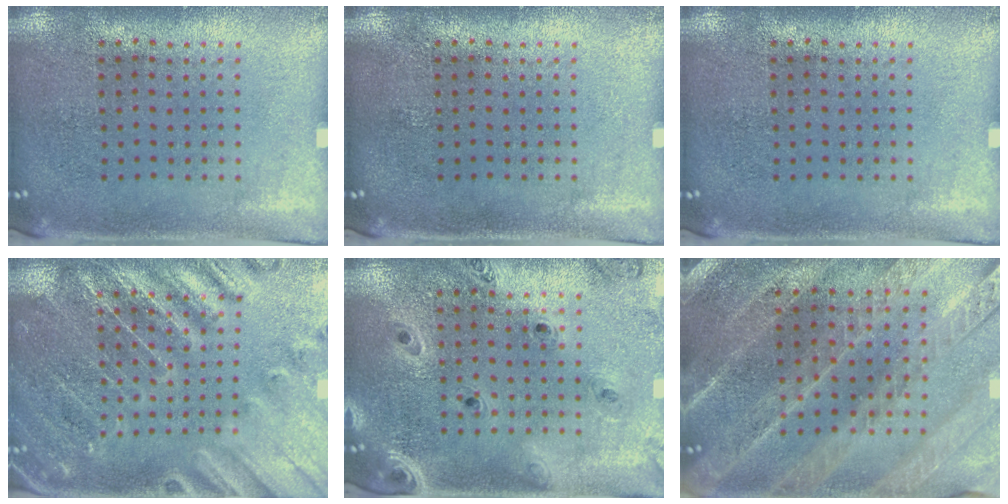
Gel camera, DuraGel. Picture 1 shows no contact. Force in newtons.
{"total": 0.0}
{"total": 0.0}
{"total": 3.0, "press": 3.0, "slide": 0.3}
{"total": 1.3, "press": 1.3, "slide": 0.1}
{"total": 2.8, "press": 2.7, "slide": 0.4}